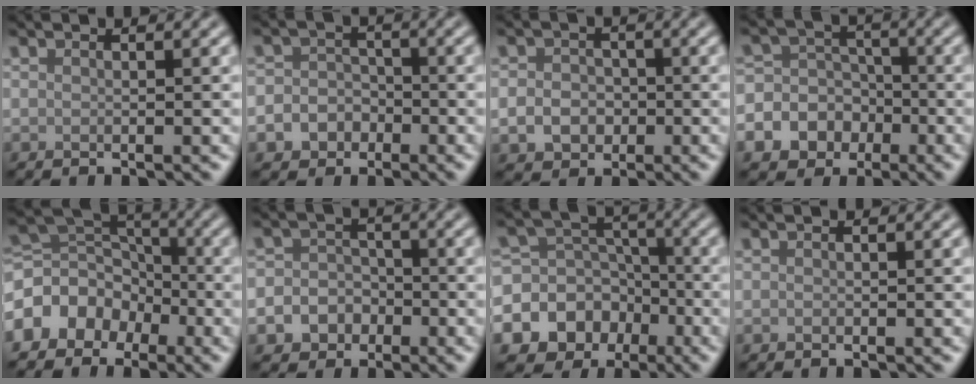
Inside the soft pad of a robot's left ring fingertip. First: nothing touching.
{"total": 4.0, "force": [-1.8, 3.4, 1.0], "torque": [0.020, 0.000, -0.042]}
{"total": 3.0, "force": [-0.8, 2.5, 1.4], "torque": [-0.018, -0.004, -0.017]}
{"total": 8.9, "force": [-3.4, 7.9, 2.2], "torque": [-0.041, -0.003, -0.079]}
{"total": 6.1, "force": [-3.4, 4.5, 2.2], "torque": [-0.037, 0.006, -0.082]}
{"total": 4.9, "force": [-2.3, 4.2, 1.0], "torque": [0.017, -0.002, -0.055]}
{"total": 15.1, "force": [-6.3, 13.1, 4.1], "torque": [-0.101, -0.028, -0.103]}
{"total": 0.0}